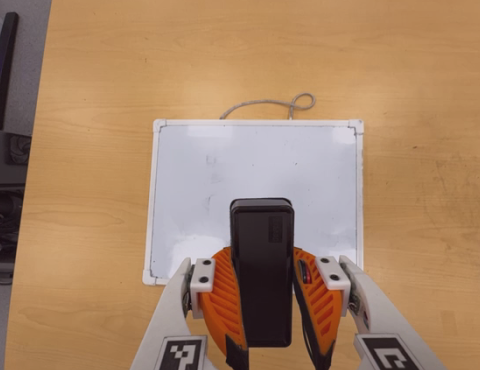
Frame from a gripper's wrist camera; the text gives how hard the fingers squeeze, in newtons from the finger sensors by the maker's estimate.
{"total": 9.0, "left": 7.7, "right": 10.4}